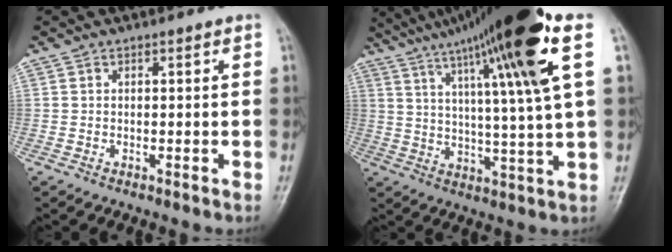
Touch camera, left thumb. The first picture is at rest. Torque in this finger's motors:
{"motor_torque": [1.09, 0.24, 1.91, -0.85, 0.26]}